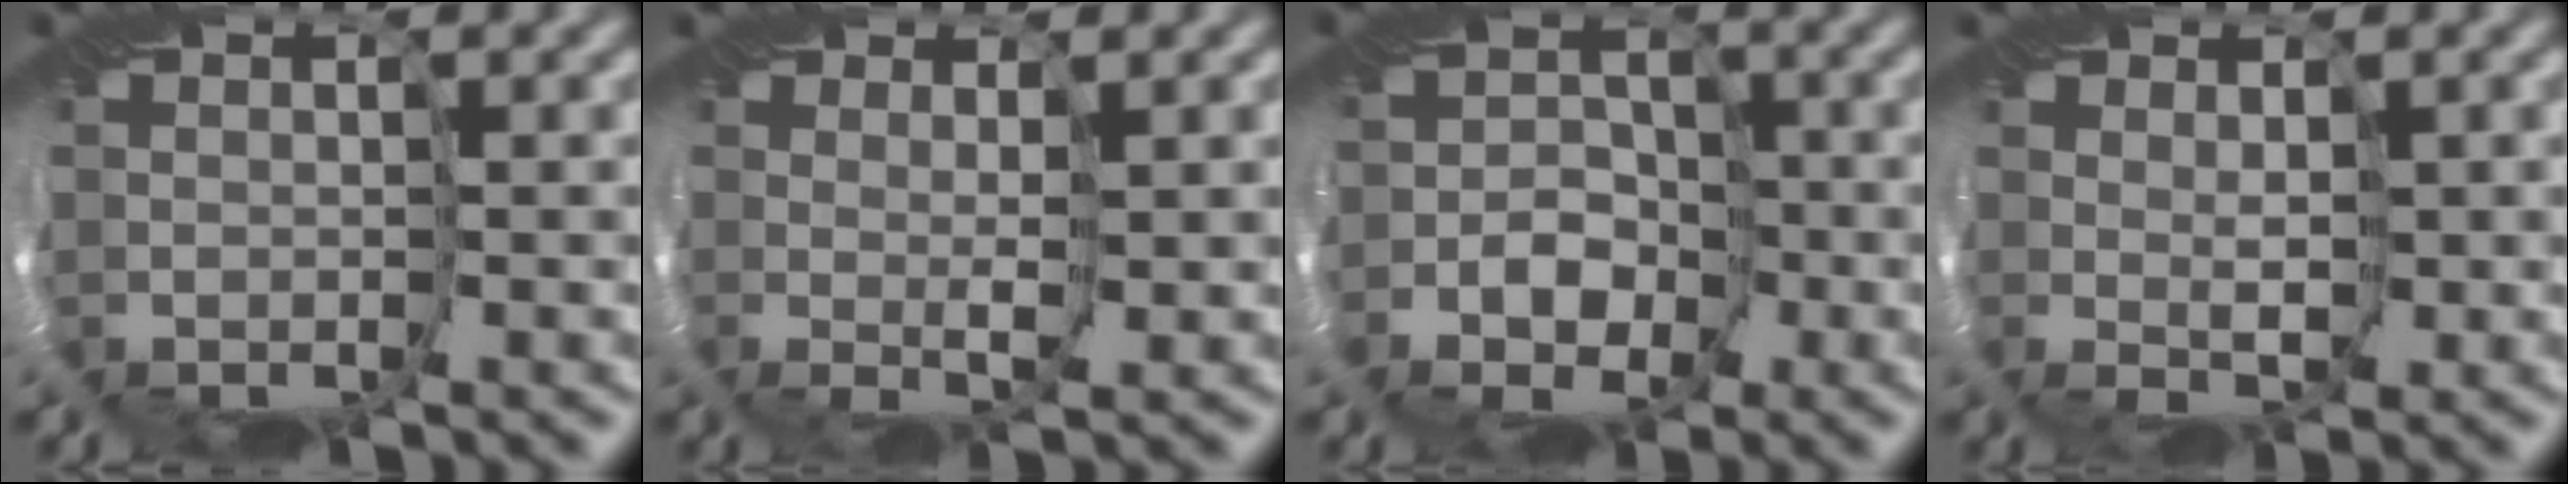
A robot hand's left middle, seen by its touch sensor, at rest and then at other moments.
{"total": 1.8, "force": [1.2, -1.3, -0.4], "torque": [0.002, -0.002, 0.025]}
{"total": 2.8, "force": [-2.0, 1.9, 0.4], "torque": [0.016, 0.005, -0.044]}
{"total": 0.9, "force": [0.8, -0.4, 0.1], "torque": [-0.002, 0.000, 0.016]}